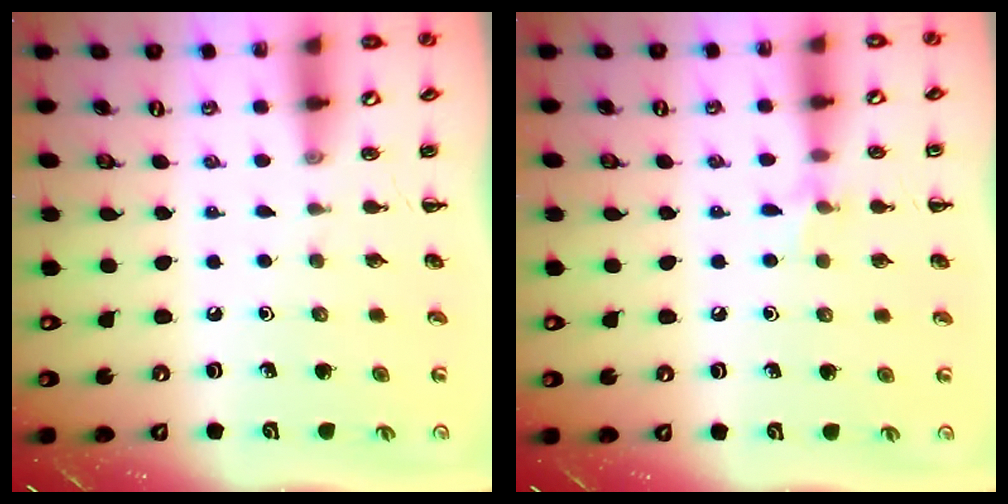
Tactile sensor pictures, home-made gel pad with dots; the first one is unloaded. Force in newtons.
{"total": 5.8, "press": 5.5, "slide": 1.9}